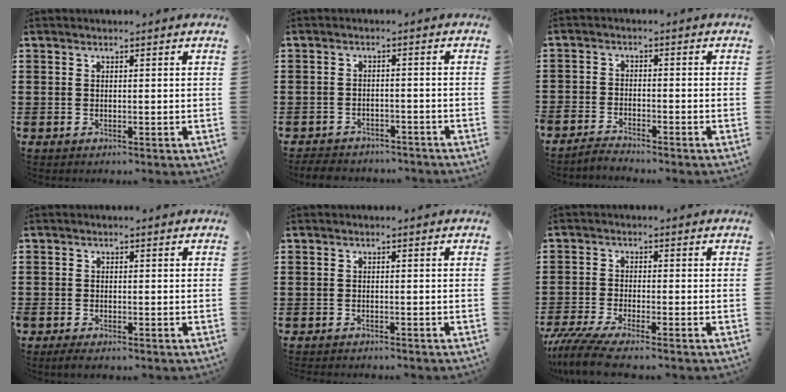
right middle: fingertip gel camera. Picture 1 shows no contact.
{"total": 2.9, "force": [-2.8, 0.6, 0.1], "torque": [-0.007, 0.000, -0.061]}
{"total": 2.7, "force": [-2.7, 0.1, -0.2], "torque": [-0.011, 0.000, -0.060]}
{"total": 1.4, "force": [-1.2, 0.4, 0.7], "torque": [-0.013, 0.002, -0.025]}
{"total": 0.9, "force": [-0.9, 0.0, 0.0], "torque": [-0.002, 0.001, -0.019]}
{"total": 4.7, "force": [-4.0, 0.0, 2.4], "torque": [-0.070, -0.024, -0.083]}